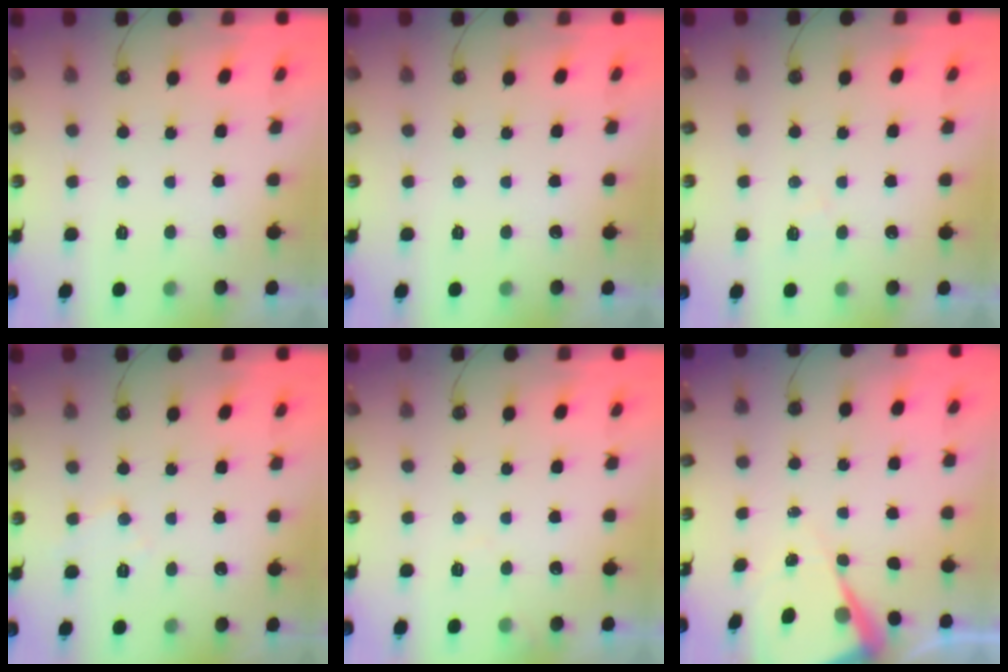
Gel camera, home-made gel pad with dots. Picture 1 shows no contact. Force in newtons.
{"total": 0.0}
{"total": 5.3, "press": 5.2, "slide": 0.7}
{"total": 6.7, "press": 6.7, "slide": 1.1}
{"total": 4.2, "press": 4.1, "slide": 0.7}
{"total": 6.9, "press": 6.9, "slide": 0.6}